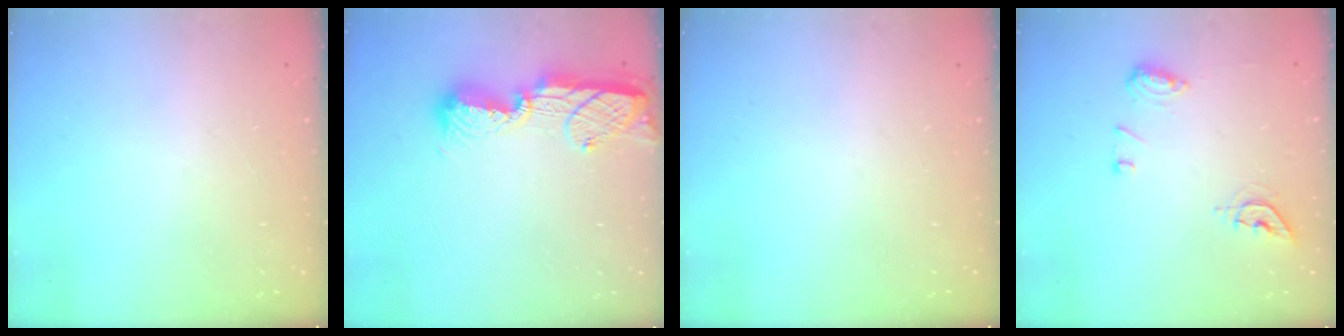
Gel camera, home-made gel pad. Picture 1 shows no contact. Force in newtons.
{"total": 11.5, "press": 11.5, "slide": 0.7}
{"total": 0.0}
{"total": 9.0, "press": 8.9, "slide": 0.9}